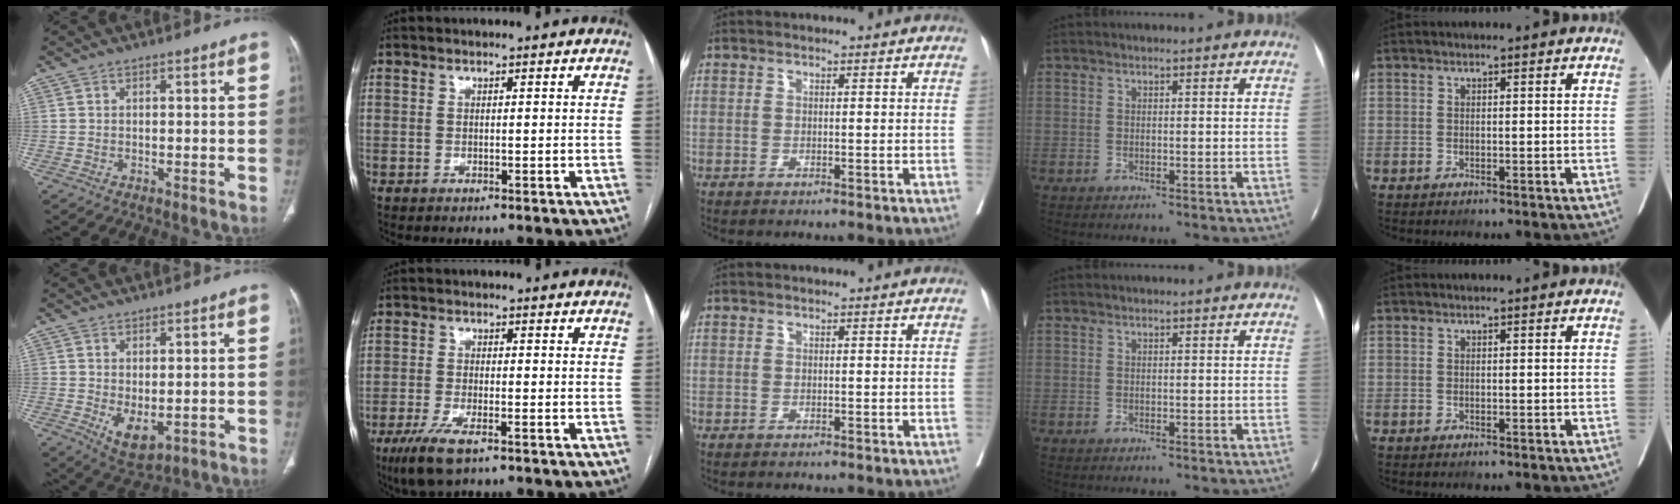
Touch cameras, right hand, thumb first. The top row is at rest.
{"thumb": {"total": 5.7, "force": [-0.7, 3.1, 4.7], "torque": [-0.070, -0.012, 0.010]}, "index": {"total": 6.4, "force": [-3.9, 1.4, 4.9], "torque": [-0.103, -0.015, -0.068]}}